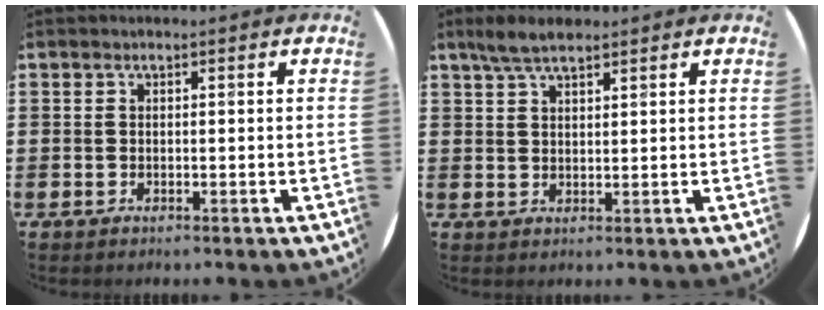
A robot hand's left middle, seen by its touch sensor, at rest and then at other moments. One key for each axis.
{"total": 3.8, "fx": 3.1, "fy": 1.1, "fz": 2.0, "tx": -0.046, "ty": 0.002, "tz": 0.057}